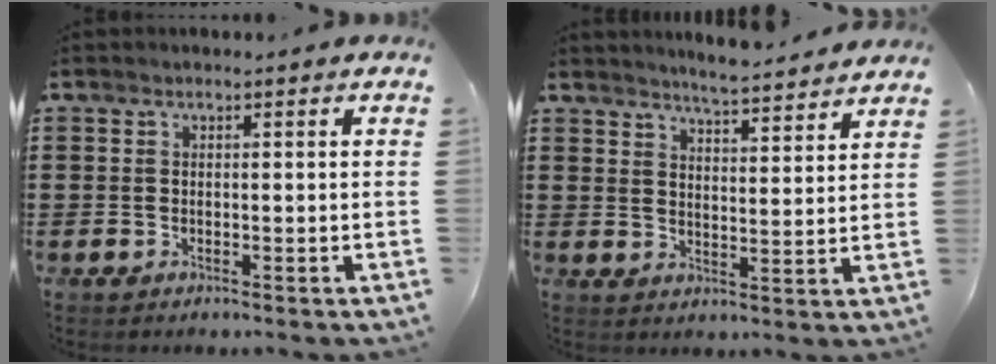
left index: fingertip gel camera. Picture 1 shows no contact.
{"total": 4.4, "force": [4.4, -0.6, 0.7], "torque": [-0.030, -0.027, 0.075]}